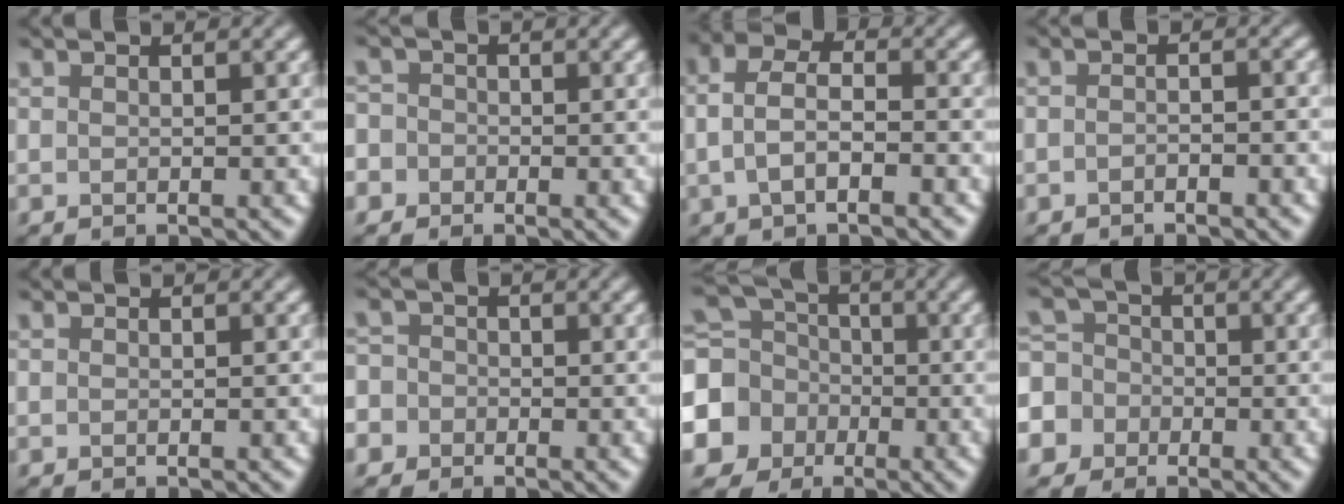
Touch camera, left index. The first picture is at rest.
{"total": 3.6, "force": [-1.0, 3.3, 0.8], "torque": [0.006, 0.013, -0.053]}
{"total": 3.9, "force": [-0.9, 1.9, 3.3], "torque": [-0.069, 0.005, -0.024]}
{"total": 1.3, "force": [-0.9, 0.4, 0.9], "torque": [-0.017, 0.001, -0.019]}
{"total": 0.0}
{"total": 4.6, "force": [-1.7, 4.2, 1.0], "torque": [-0.010, 0.012, -0.065]}
{"total": 8.3, "force": [-1.8, 7.5, 2.9], "torque": [-0.087, -0.008, -0.061]}
{"total": 6.4, "force": [-1.9, 5.9, 1.6], "torque": [-0.041, 0.014, -0.064]}